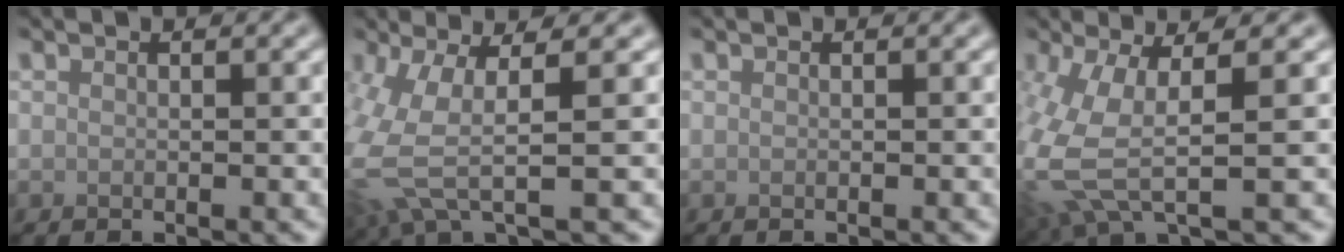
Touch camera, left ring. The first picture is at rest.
{"total": 6.1, "force": [-0.4, 1.7, 5.9], "torque": [-0.146, -0.009, -0.007]}
{"total": 0.0}
{"total": 6.6, "force": [-0.1, 2.0, 6.3], "torque": [-0.154, -0.008, -0.002]}